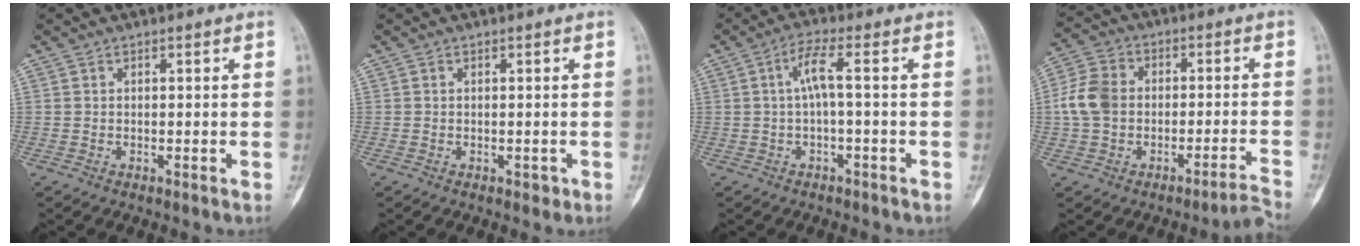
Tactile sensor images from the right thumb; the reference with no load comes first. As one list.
[{"total": 1.1, "force": [-0.2, 0.8, 0.7], "torque": [-0.002, 0.000, -0.002]}, {"total": 4.2, "force": [0.0, 0.2, 4.2], "torque": [-0.090, 0.021, 0.001]}, {"total": 8.2, "force": [-3.6, 4.4, 6.0], "torque": [-0.112, 0.072, -0.066]}]